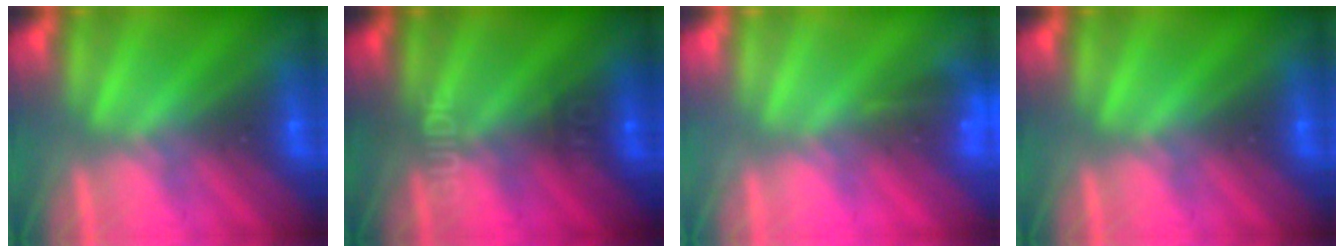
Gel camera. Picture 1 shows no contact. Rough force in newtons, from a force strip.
{"total": 3.6}
{"total": 4.5}
{"total": 0.0}